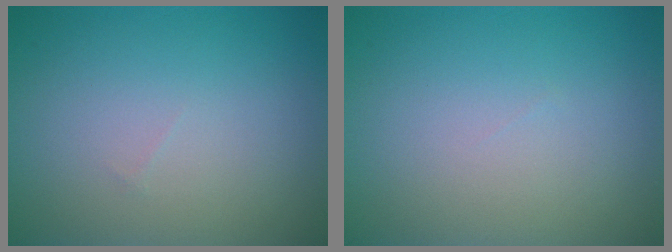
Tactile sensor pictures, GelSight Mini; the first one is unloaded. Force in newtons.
{"total": 0.0}